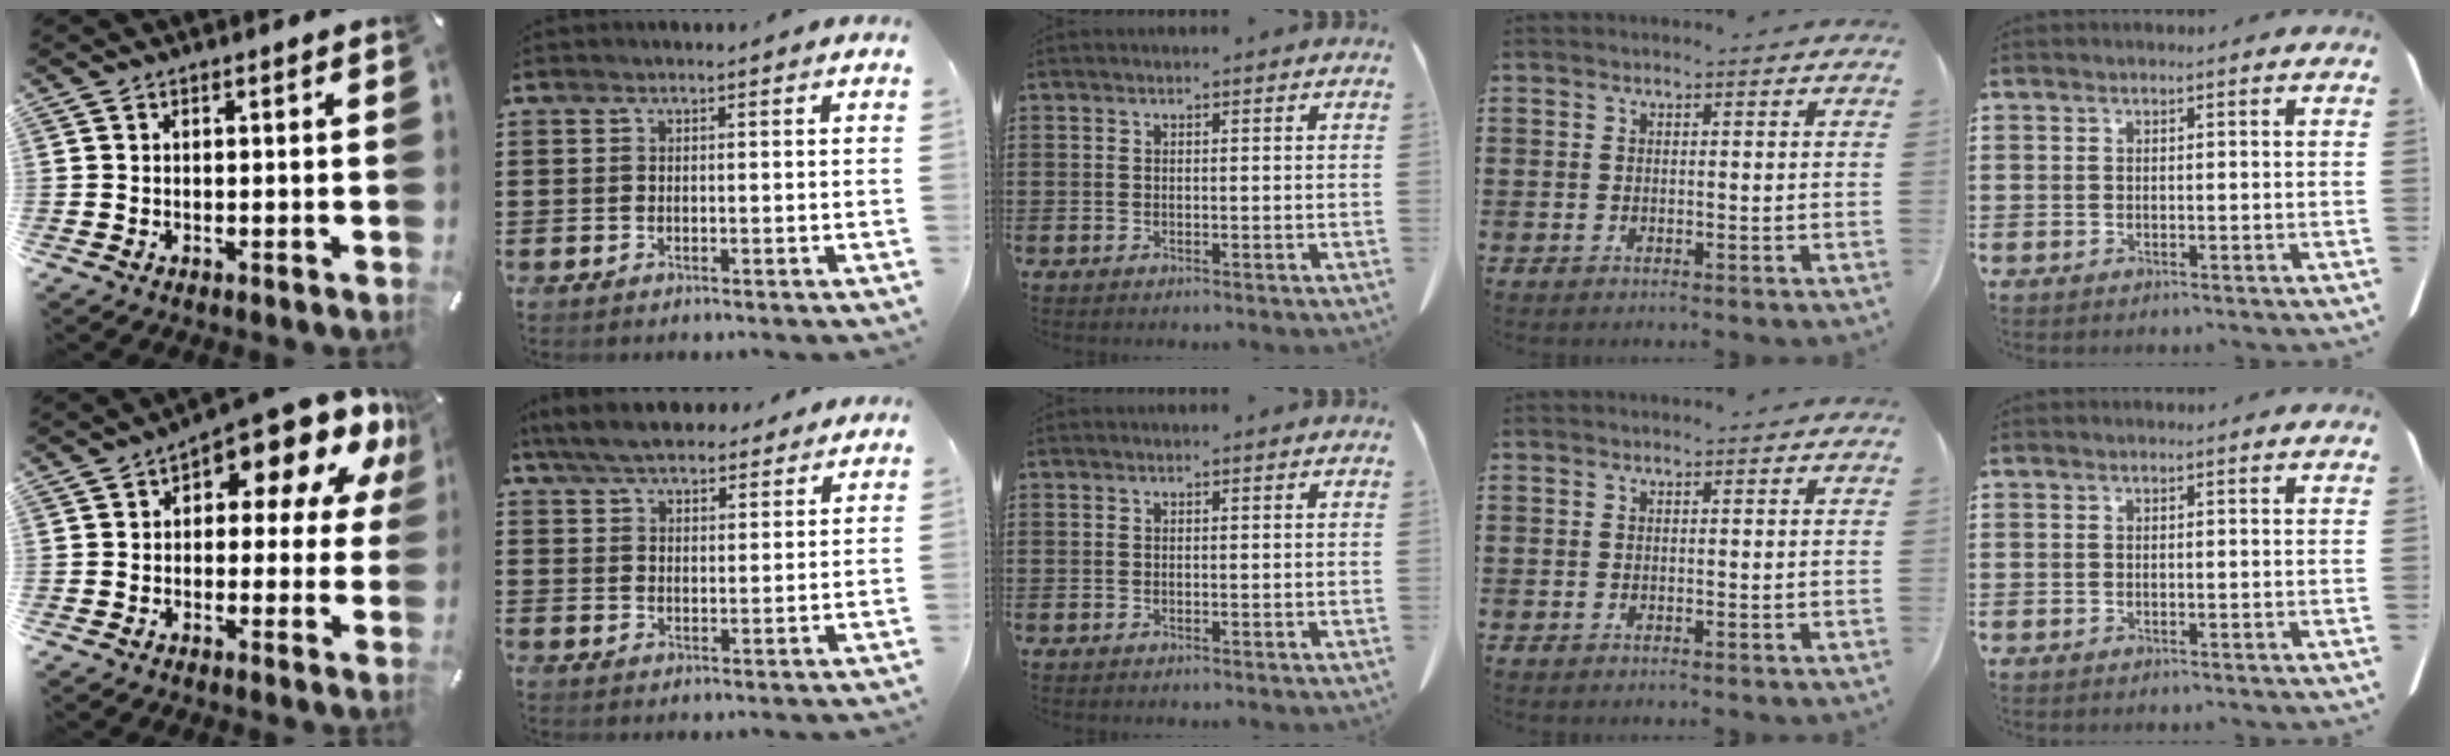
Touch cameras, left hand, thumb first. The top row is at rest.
{"thumb": {"total": 12.9, "force": [8.2, 4.8, 8.8], "torque": [-0.116, -0.077, 0.133]}, "index": {"total": 6.2, "force": [5.6, 1.8, 2.2], "torque": [-0.061, -0.007, 0.105]}}